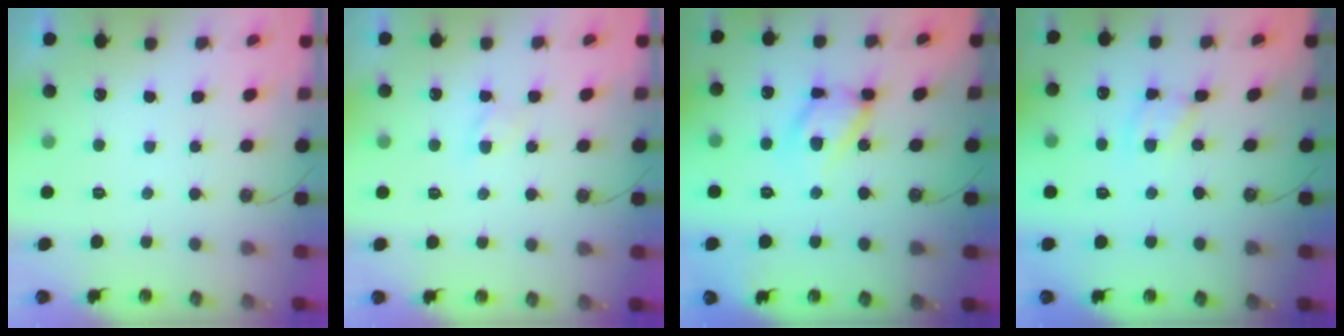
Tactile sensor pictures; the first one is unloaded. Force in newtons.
{"total": 2.8, "press": 2.8, "slide": 0.4}
{"total": 14.2, "press": 14.1, "slide": 1.2}
{"total": 2.4, "press": 2.4, "slide": 0.2}